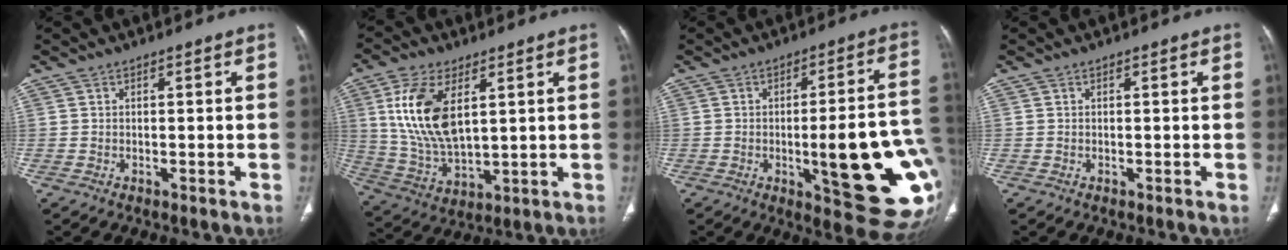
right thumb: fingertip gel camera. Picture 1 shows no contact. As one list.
[{"total": 15.0, "force": [4.5, 7.6, 12.1], "torque": [-0.238, -0.019, 0.096]}, {"total": 21.8, "force": [-3.7, 5.5, 20.8], "torque": [-0.217, 0.006, -0.035]}, {"total": 0.0}]